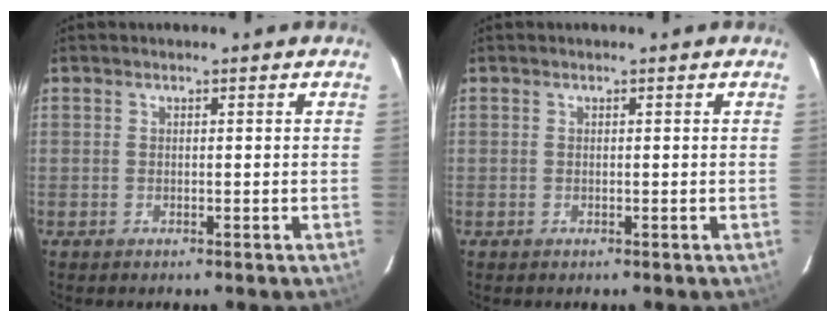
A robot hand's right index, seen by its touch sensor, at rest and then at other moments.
{"total": 0.0}